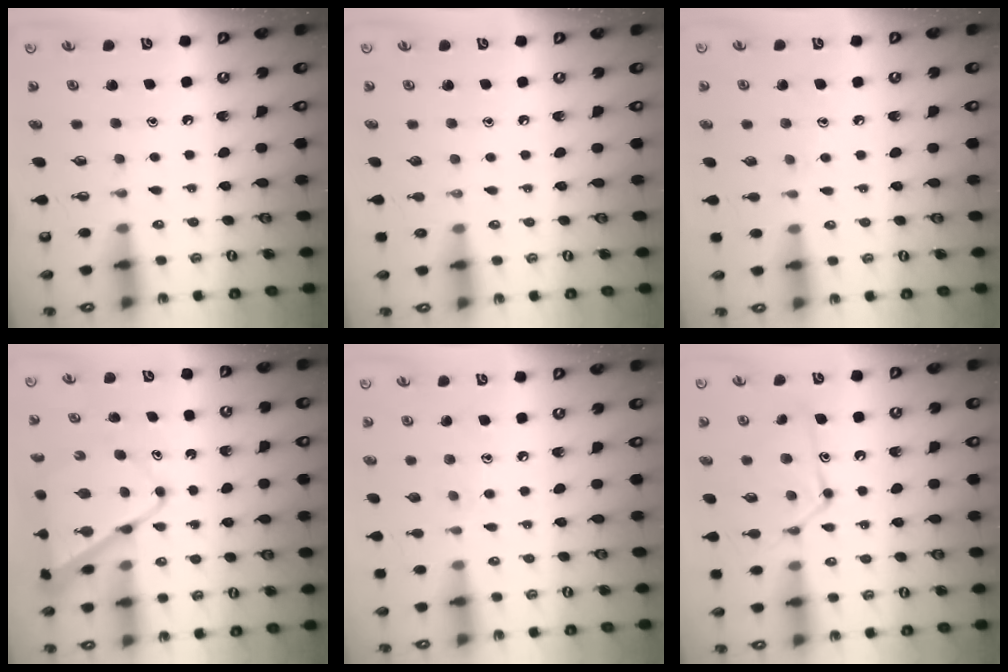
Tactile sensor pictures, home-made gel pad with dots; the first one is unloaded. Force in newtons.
{"total": 0.0}
{"total": 4.7, "press": 4.7, "slide": 0.4}
{"total": 10.2, "press": 10.2, "slide": 0.7}
{"total": 6.4, "press": 6.4, "slide": 0.5}
{"total": 13.3, "press": 13.3, "slide": 0.7}